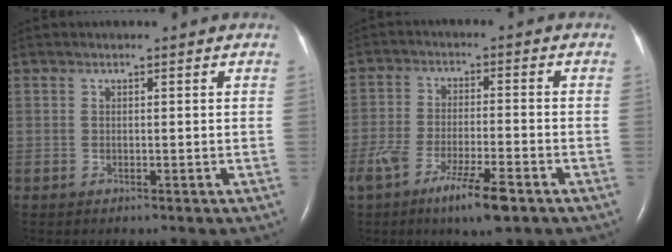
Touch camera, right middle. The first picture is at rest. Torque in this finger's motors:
{"motor_torque": [0.82, -0.73, 0.21, 0.11]}